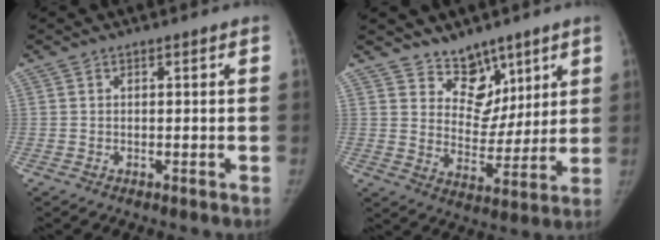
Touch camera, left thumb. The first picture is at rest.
{"total": 9.6, "force": [7.0, 6.0, 2.6], "torque": [0.001, -0.053, 0.126]}